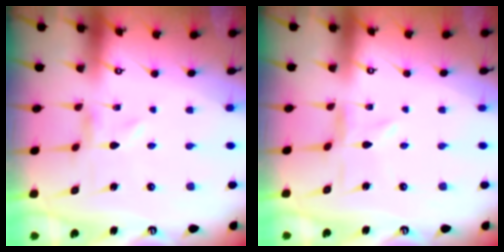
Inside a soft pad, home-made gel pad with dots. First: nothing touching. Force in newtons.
{"total": 1.3, "press": 1.2, "slide": 0.3}